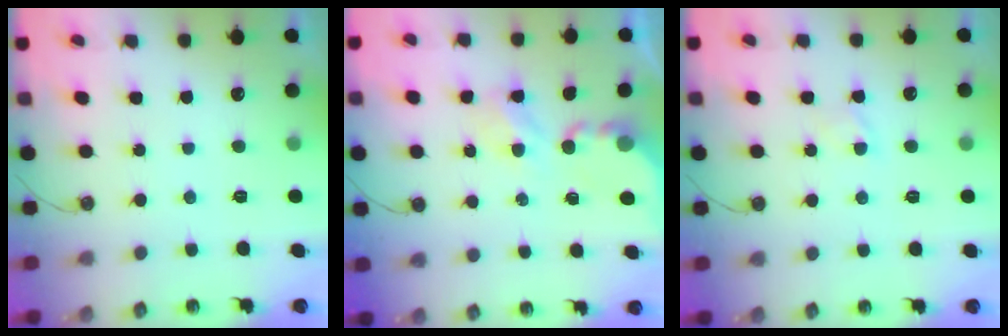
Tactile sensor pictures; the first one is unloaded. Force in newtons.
{"total": 3.9, "press": 3.9, "slide": 0.1}
{"total": 2.3, "press": 2.2, "slide": 0.3}